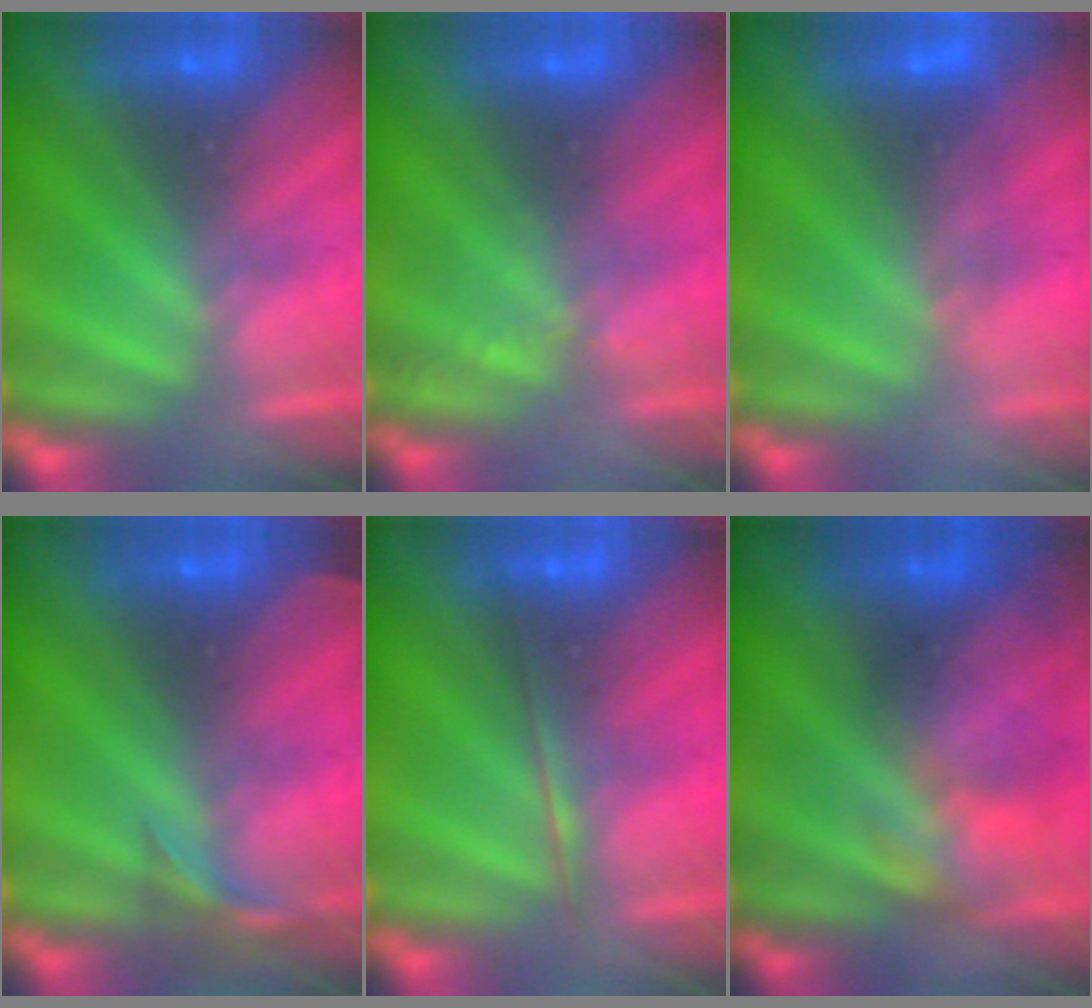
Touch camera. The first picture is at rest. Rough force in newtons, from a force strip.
{"total": 2.1}
{"total": 4.1}
{"total": 2.9}
{"total": 1.8}
{"total": 4.2}